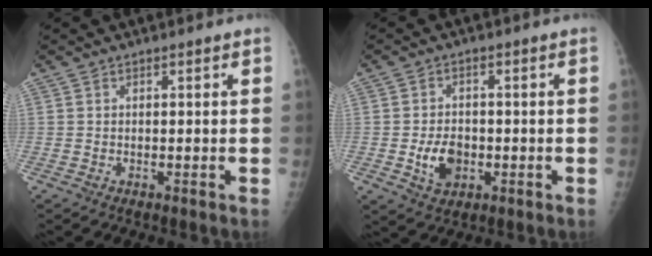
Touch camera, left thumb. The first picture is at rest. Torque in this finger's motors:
{"motor_torque": [0.20, 0.20, 0.10, -0.12, 0.06]}